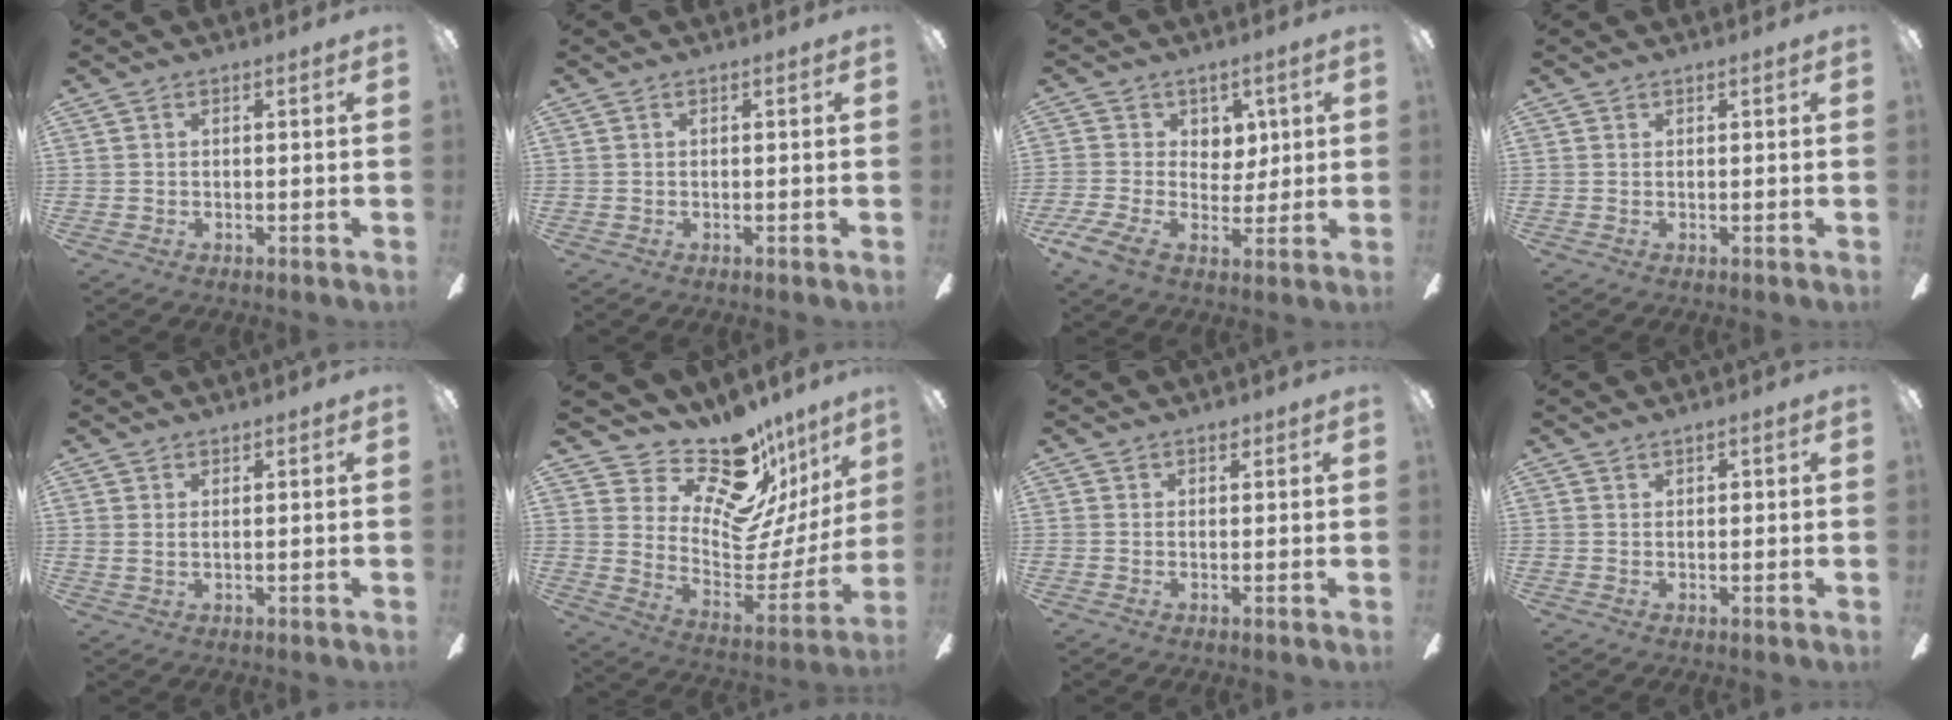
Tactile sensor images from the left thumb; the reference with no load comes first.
{"total": 0.0}
{"total": 8.3, "force": [1.2, 6.6, 4.9], "torque": [-0.091, -0.001, 0.022]}
{"total": 0.0}
{"total": 1.5, "force": [1.0, 0.3, 1.0], "torque": [-0.023, 0.001, 0.018]}
{"total": 18.6, "force": [15.2, 7.9, 7.3], "torque": [-0.103, -0.143, 0.268]}
{"total": 1.1, "force": [0.7, 0.6, 0.6], "torque": [-0.005, -0.001, 0.011]}
{"total": 0.8, "force": [0.6, 0.2, 0.5], "torque": [-0.011, 0.001, 0.011]}